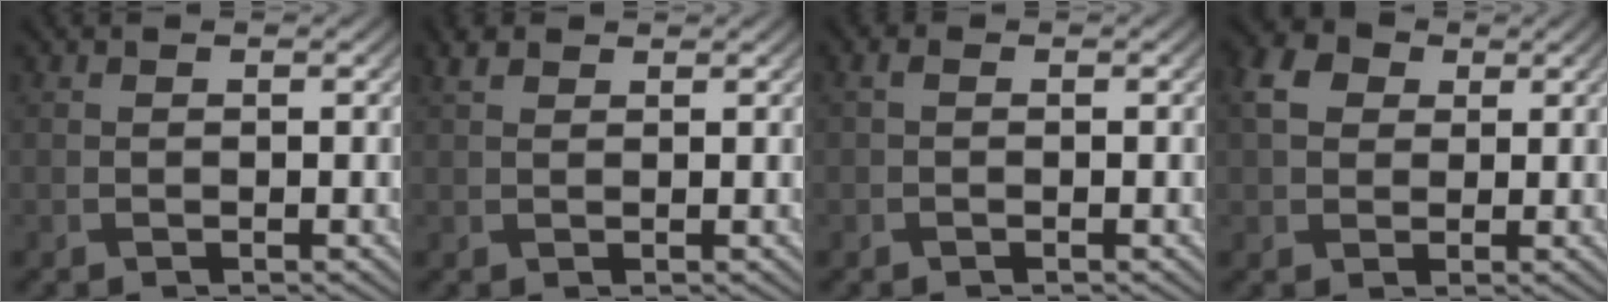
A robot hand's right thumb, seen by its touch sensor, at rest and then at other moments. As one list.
[{"total": 1.7, "force": [1.3, 0.7, 1.0], "torque": [-0.025, 0.008, 0.027]}, {"total": 0.8, "force": [0.0, 0.4, 0.7], "torque": [-0.016, 0.001, -0.002]}, {"total": 5.1, "force": [1.5, 4.0, 2.8], "torque": [-0.079, 0.011, 0.023]}]